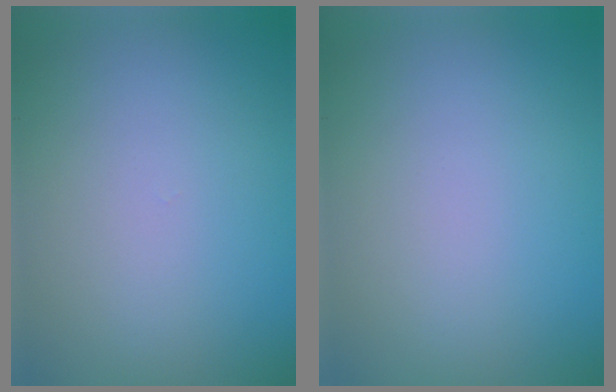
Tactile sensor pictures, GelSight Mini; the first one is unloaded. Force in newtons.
{"total": 0.0}